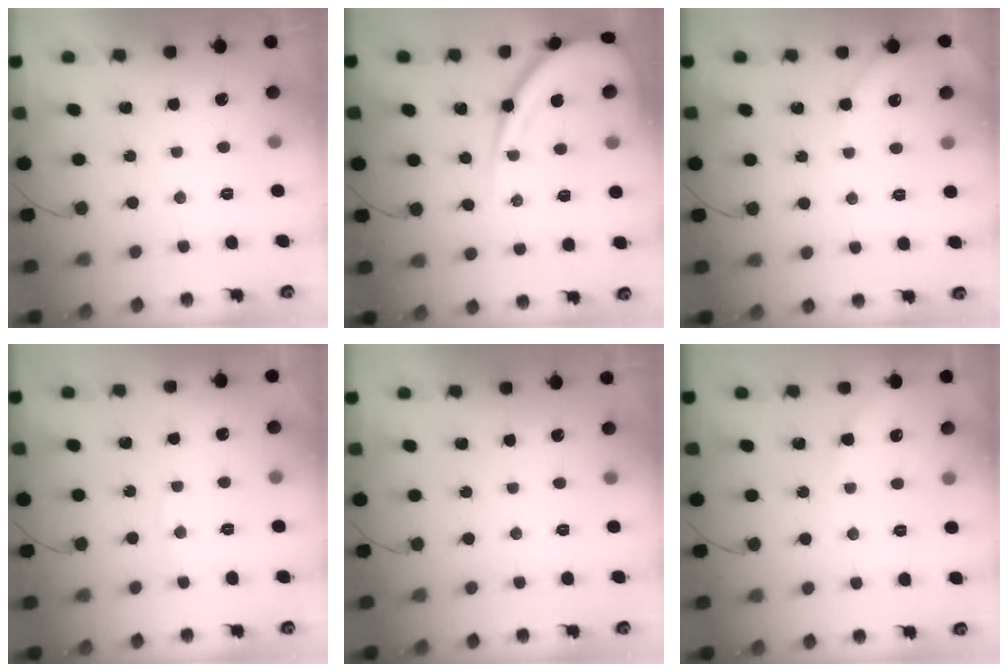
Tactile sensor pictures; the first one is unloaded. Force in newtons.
{"total": 13.8, "press": 13.7, "slide": 1.2}
{"total": 3.9, "press": 3.9, "slide": 0.5}
{"total": 2.5, "press": 2.5, "slide": 0.2}
{"total": 0.0}
{"total": 4.4, "press": 4.3, "slide": 0.7}